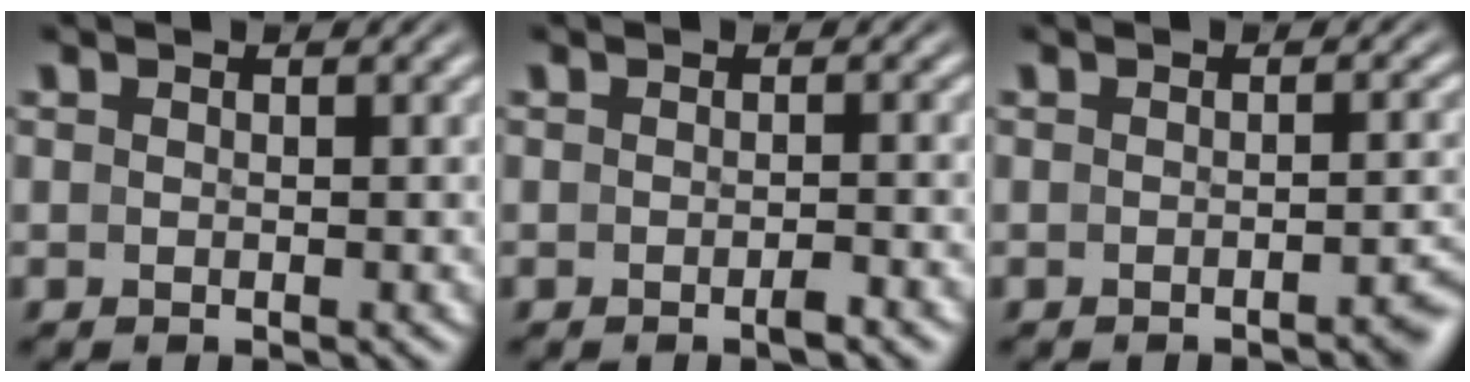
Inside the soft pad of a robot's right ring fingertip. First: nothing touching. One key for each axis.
{"total": 1.0, "fx": -0.8, "fy": -0.3, "fz": 0.5, "tx": -0.007, "ty": 0.007, "tz": -0.018}
{"total": 2.1, "fx": -1.7, "fy": 0.1, "fz": 1.2, "tx": -0.015, "ty": 0.005, "tz": -0.029}